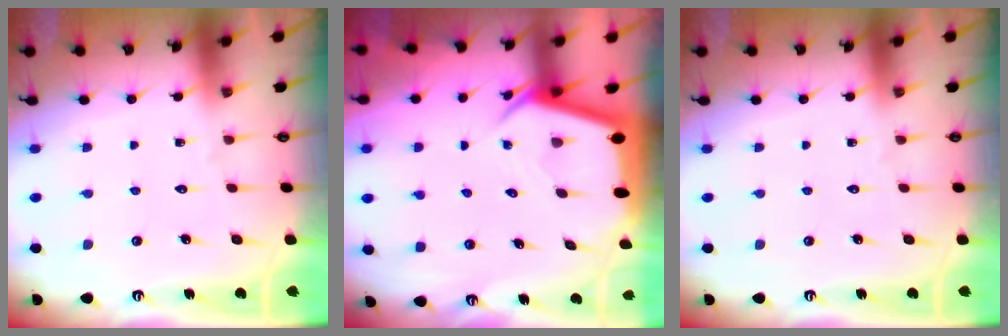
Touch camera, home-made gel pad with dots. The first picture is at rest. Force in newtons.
{"total": 3.8, "press": 3.8, "slide": 0.4}
{"total": 0.0}